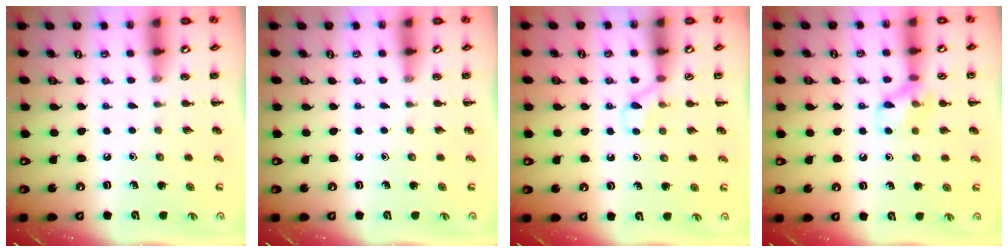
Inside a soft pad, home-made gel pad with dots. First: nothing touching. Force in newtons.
{"total": 0.0}
{"total": 3.9, "press": 3.7, "slide": 1.3}
{"total": 9.5, "press": 9.4, "slide": 1.5}